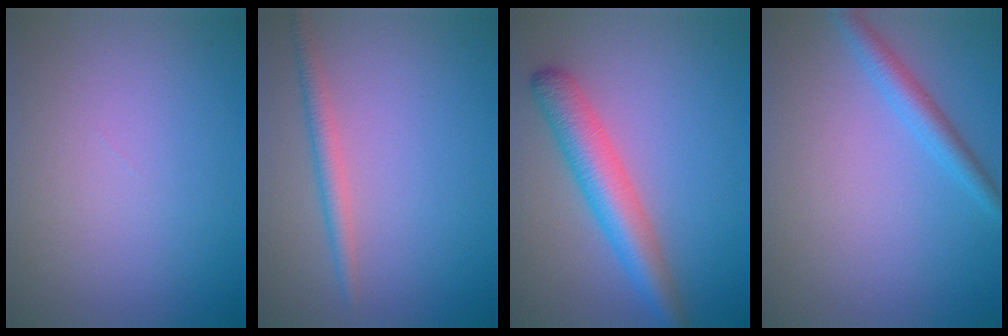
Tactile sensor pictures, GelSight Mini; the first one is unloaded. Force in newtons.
{"total": 2.0, "press": 2.0, "slide": 0.0}
{"total": 5.0, "press": 5.0, "slide": 0.1}
{"total": 2.3, "press": 2.3, "slide": 0.1}